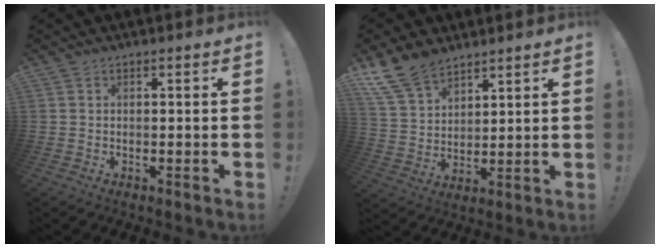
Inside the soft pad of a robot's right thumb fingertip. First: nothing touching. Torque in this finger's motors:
{"motor_torque": [-0.28, 1.94, 0.79, 0.68, 0.05]}